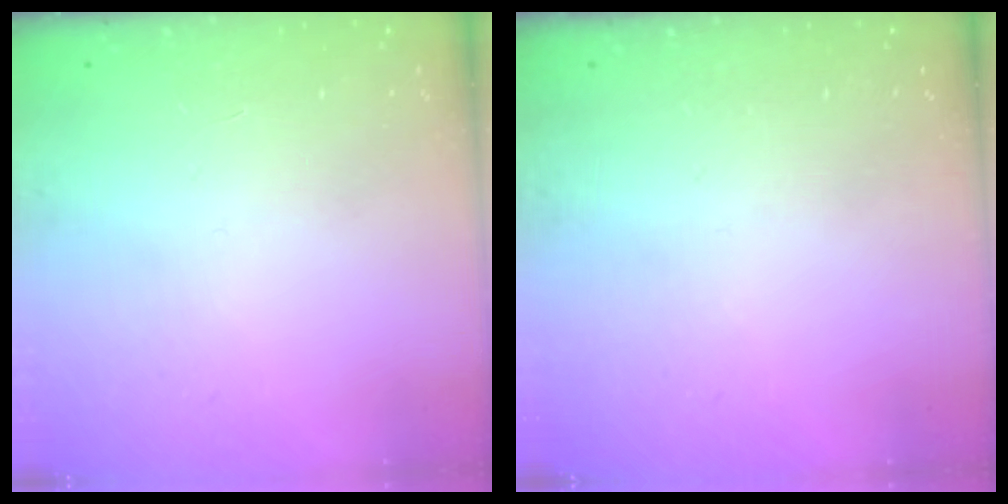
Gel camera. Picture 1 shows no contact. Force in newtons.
{"total": 0.0}